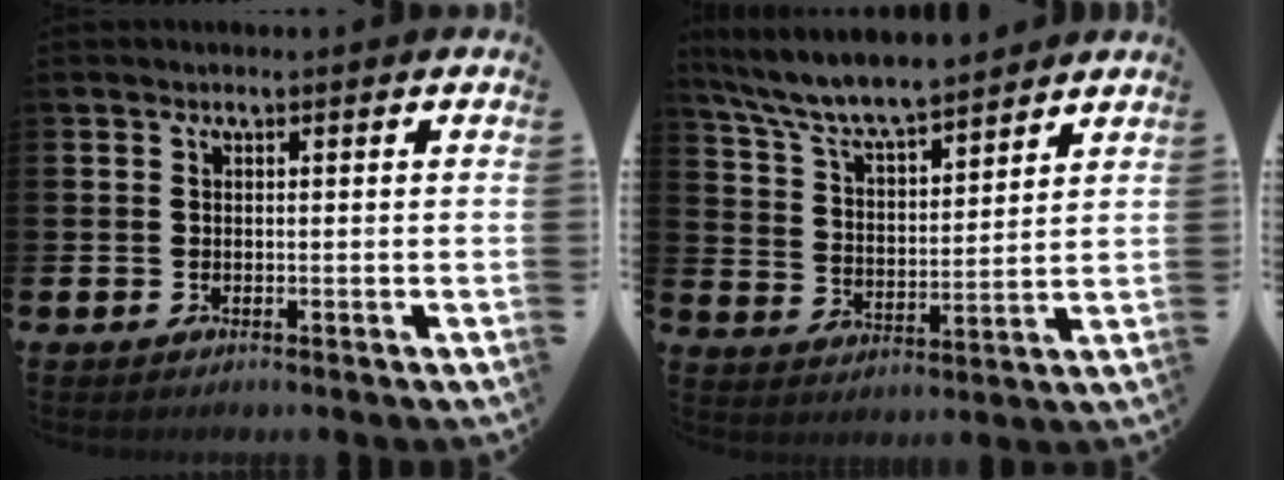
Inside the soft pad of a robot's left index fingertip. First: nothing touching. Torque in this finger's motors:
{"motor_torque": [0.63, -0.72, 1.05, 0.21]}